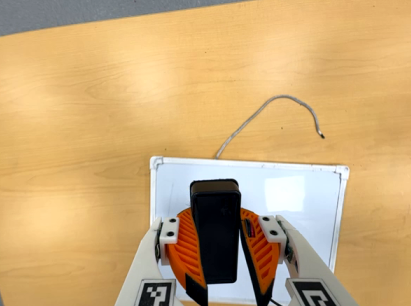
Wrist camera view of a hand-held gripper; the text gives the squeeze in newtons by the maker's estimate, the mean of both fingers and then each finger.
{"total": 13.1, "left": 11.7, "right": 14.5}